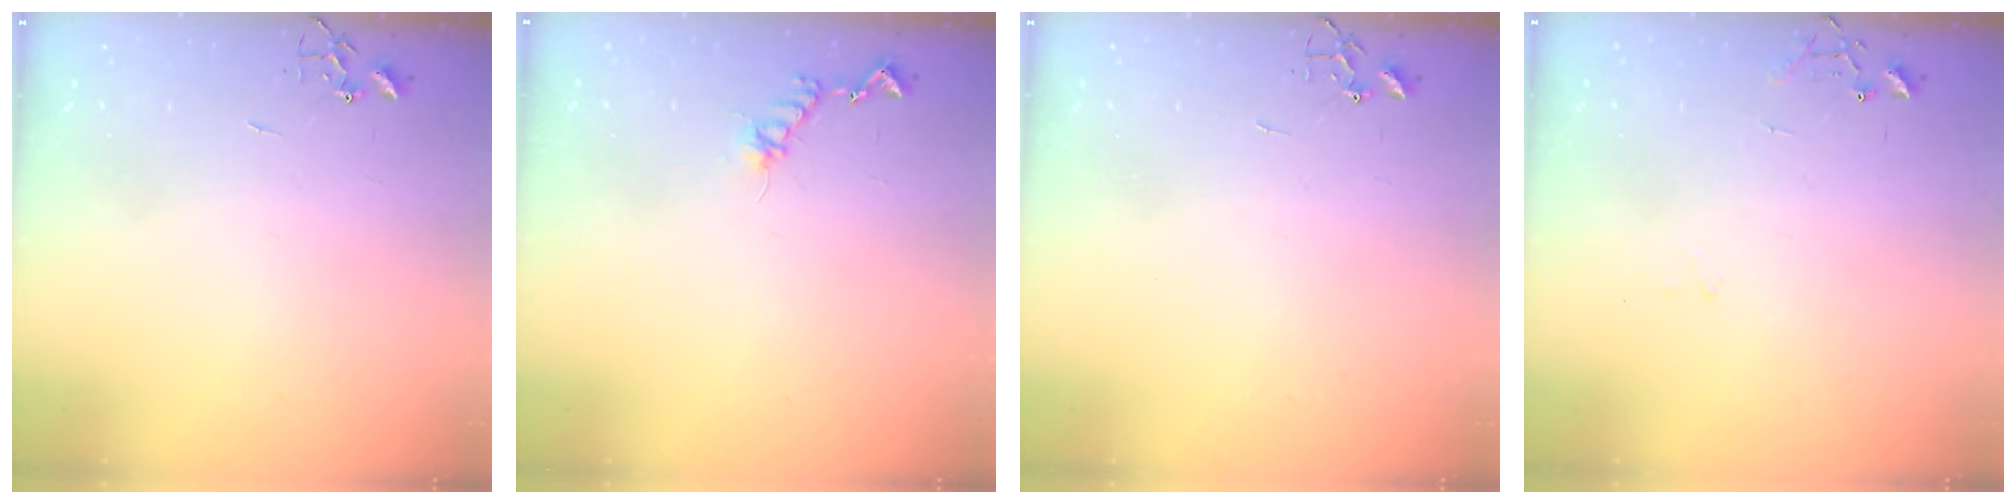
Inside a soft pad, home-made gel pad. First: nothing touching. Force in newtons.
{"total": 8.7, "press": 8.6, "slide": 0.7}
{"total": 0.0}
{"total": 8.0, "press": 8.0, "slide": 0.9}